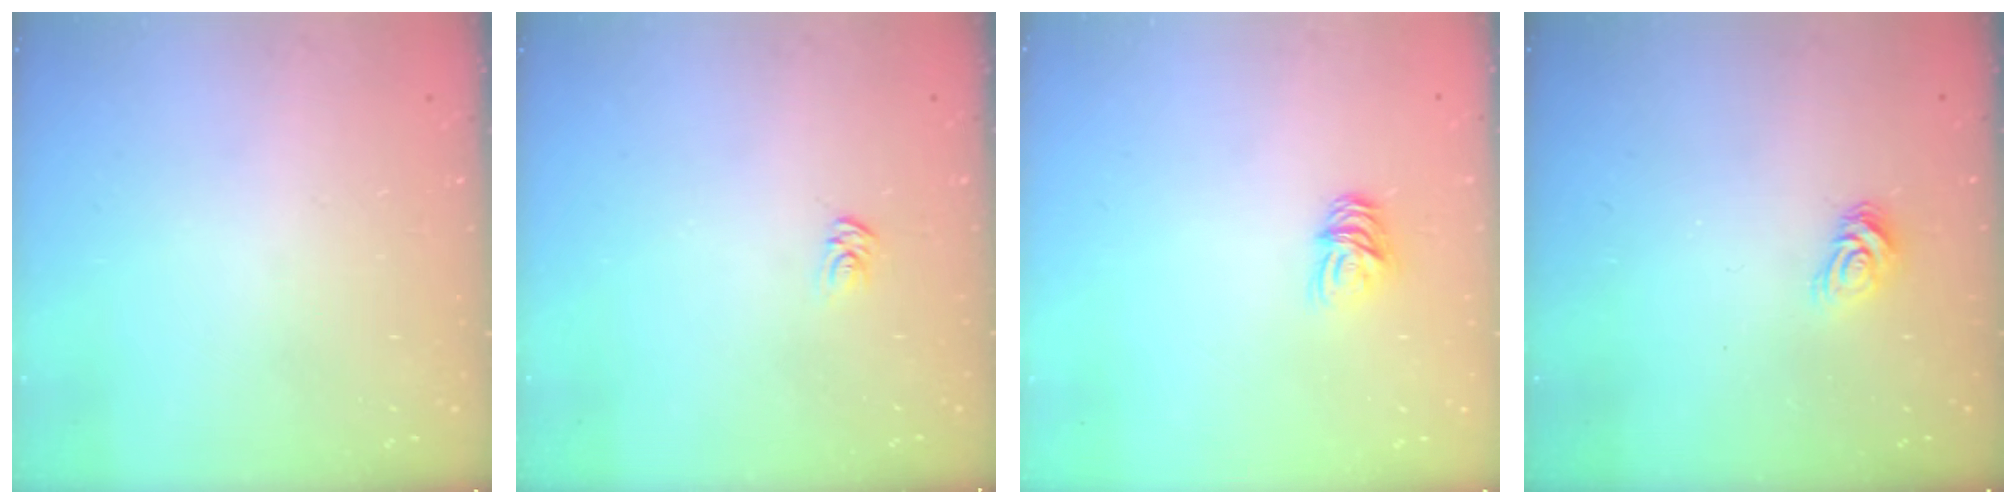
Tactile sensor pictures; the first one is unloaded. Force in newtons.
{"total": 2.6, "press": 2.6, "slide": 0.3}
{"total": 7.6, "press": 7.6, "slide": 0.7}
{"total": 6.2, "press": 6.1, "slide": 0.4}